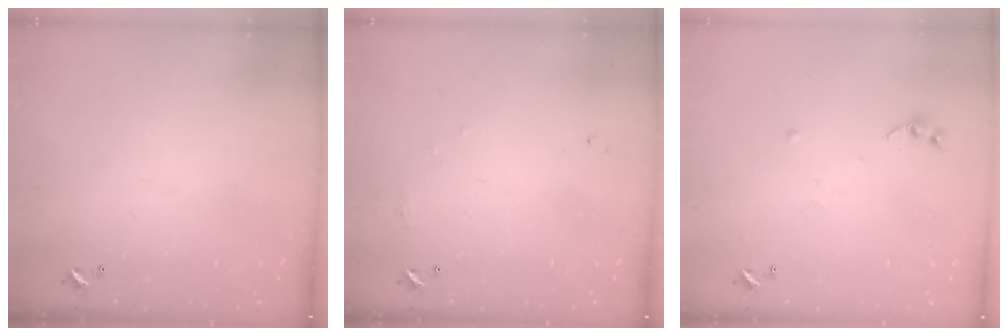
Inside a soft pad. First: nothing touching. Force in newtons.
{"total": 4.7, "press": 4.7, "slide": 0.7}
{"total": 4.8, "press": 4.7, "slide": 0.5}